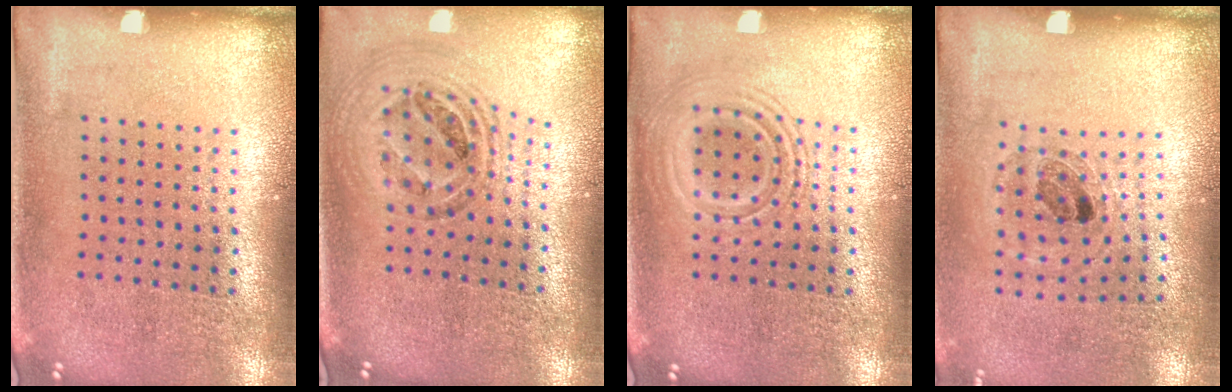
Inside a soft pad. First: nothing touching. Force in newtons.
{"total": 1.2, "press": 1.1, "slide": 0.4}
{"total": 2.6, "press": 2.6, "slide": 0.5}
{"total": 0.9, "press": 0.9, "slide": 0.3}